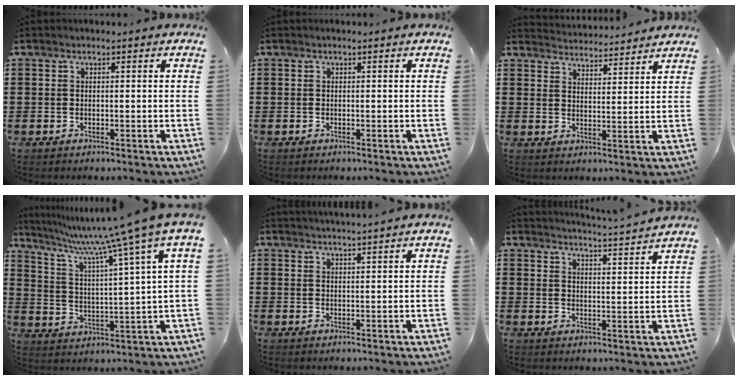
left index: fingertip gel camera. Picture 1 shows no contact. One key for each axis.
{"total": 0.0}
{"total": 3.8, "fx": 3.8, "fy": -0.2, "fz": -0.2, "tx": -0.008, "ty": -0.021, "tz": 0.068}
{"total": 9.7, "fx": 7.7, "fy": -1.1, "fz": 5.7, "tx": -0.142, "ty": -0.051, "tz": 0.121}
{"total": 1.5, "fx": 1.4, "fy": -0.5, "fz": 0.1, "tx": -0.002, "ty": -0.001, "tz": 0.028}
{"total": 3.7, "fx": 3.5, "fy": -0.9, "fz": 0.4, "tx": -0.020, "ty": -0.025, "tz": 0.060}